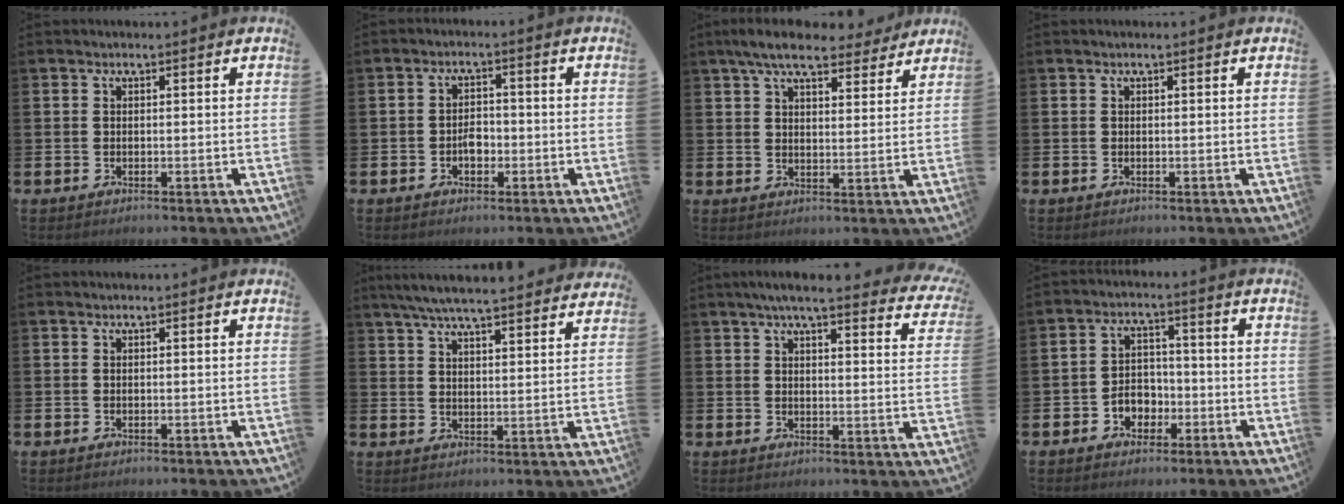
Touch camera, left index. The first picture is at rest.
{"total": 2.5, "force": [-0.8, 1.7, 1.6], "torque": [-0.017, 0.001, -0.019]}
{"total": 7.8, "force": [6.9, 2.1, 3.0], "torque": [-0.059, -0.025, 0.122]}
{"total": 0.0}
{"total": 0.0}
{"total": 6.6, "force": [6.3, 0.5, 2.0], "torque": [-0.053, -0.031, 0.111]}
{"total": 5.7, "force": [5.1, 0.4, 2.5], "torque": [-0.051, -0.026, 0.084]}
{"total": 3.6, "force": [-1.6, 2.9, 1.3], "torque": [-0.027, 0.004, -0.038]}